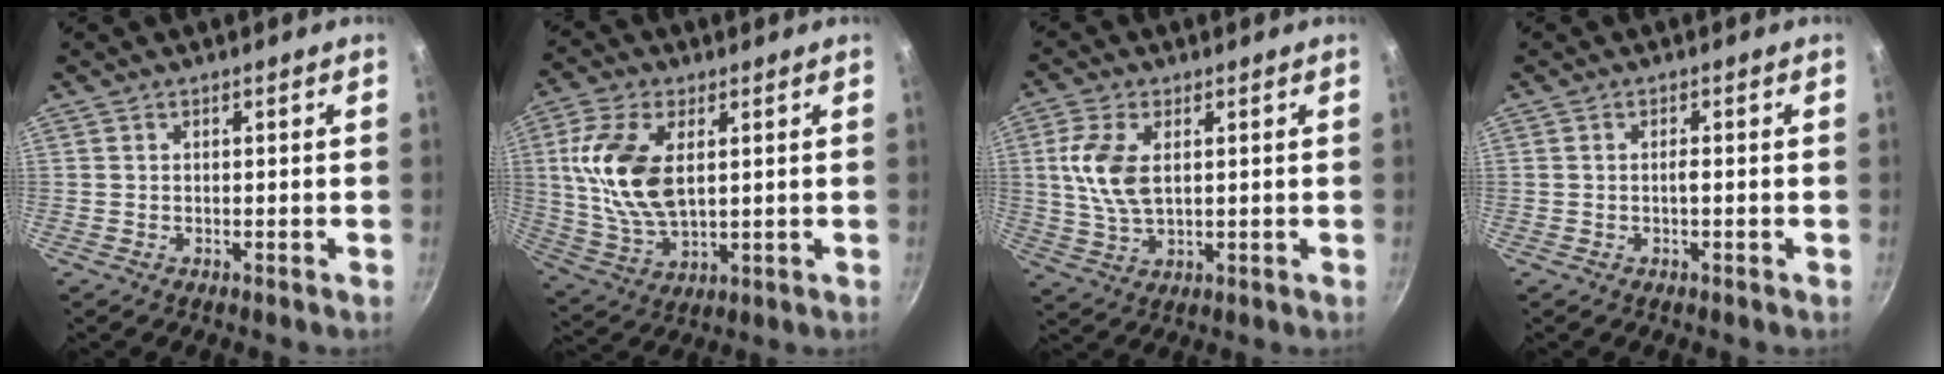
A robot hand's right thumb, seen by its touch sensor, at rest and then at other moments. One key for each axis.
{"total": 14.1, "fx": 2.9, "fy": 7.7, "fz": 11.5, "tx": -0.224, "ty": -0.009, "tz": 0.060}
{"total": 8.7, "fx": 1.7, "fy": 4.8, "fz": 7.1, "tx": -0.144, "ty": -0.003, "tz": 0.034}
{"total": 0.9, "fx": -0.2, "fy": 0.2, "fz": 0.9, "tx": -0.018, "ty": 0.005, "tz": -0.005}